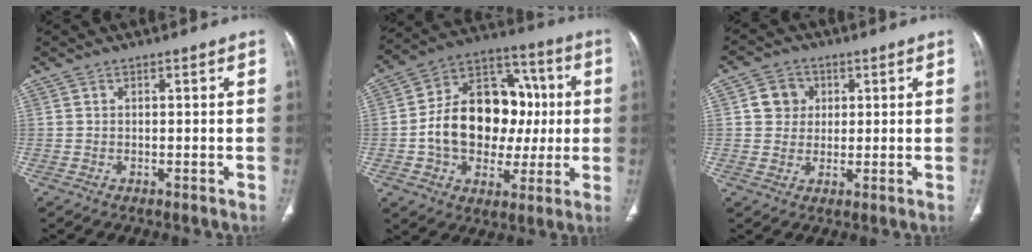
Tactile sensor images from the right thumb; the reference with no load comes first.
{"total": 21.9, "force": [-0.3, 15.9, 15.0], "torque": [-0.208, 0.043, 0.005]}
{"total": 5.5, "force": [1.3, 5.0, 1.8], "torque": [-0.004, 0.002, 0.019]}